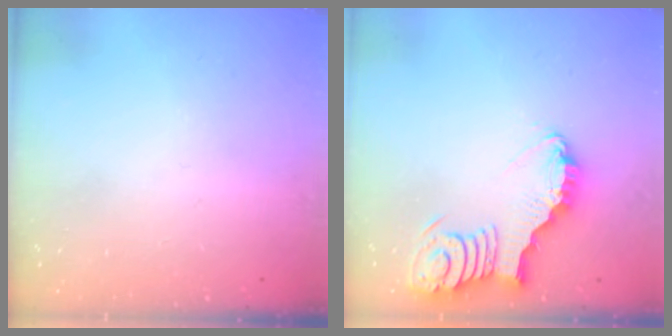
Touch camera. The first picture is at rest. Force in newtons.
{"total": 4.5, "press": 4.5, "slide": 0.7}